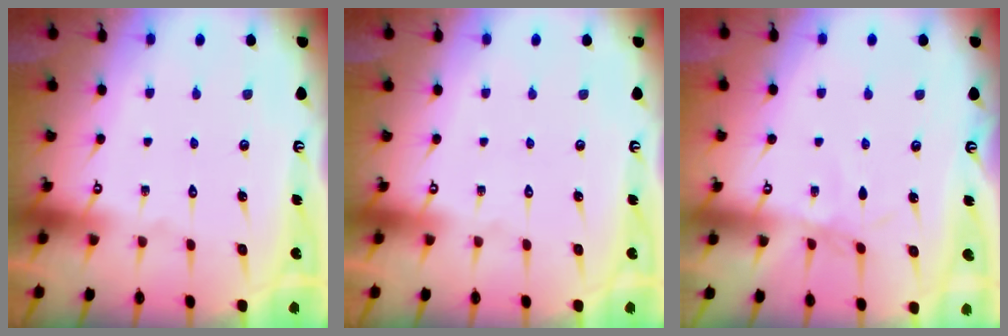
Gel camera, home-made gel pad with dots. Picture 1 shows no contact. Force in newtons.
{"total": 0.0}
{"total": 2.0, "press": 2.0, "slide": 0.3}